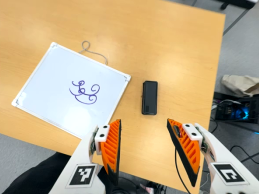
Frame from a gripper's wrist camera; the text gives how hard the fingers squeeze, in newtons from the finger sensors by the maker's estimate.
{"total": 0.0}